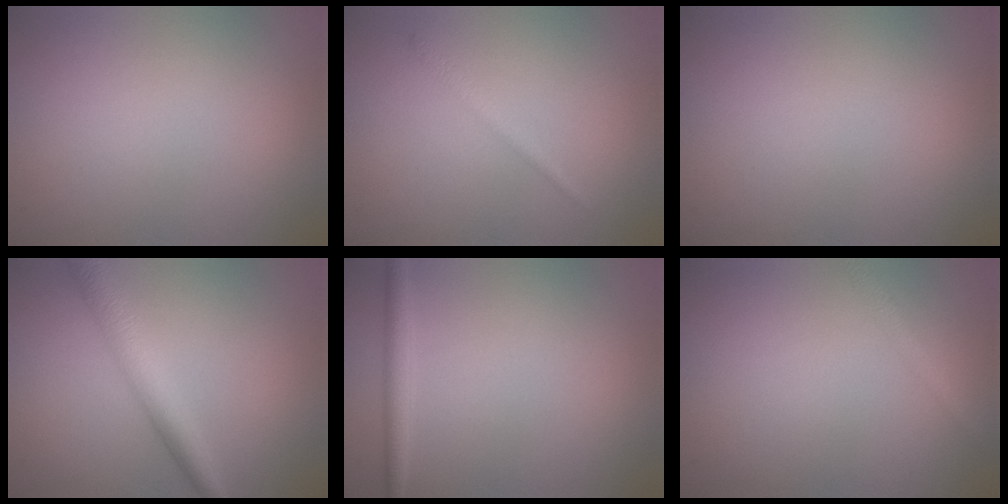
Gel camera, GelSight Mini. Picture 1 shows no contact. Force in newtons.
{"total": 1.0, "press": 1.0, "slide": 0.1}
{"total": 0.0}
{"total": 3.8, "press": 3.8, "slide": 0.0}
{"total": 1.7, "press": 1.7, "slide": 0.0}
{"total": 1.3, "press": 1.3, "slide": 0.1}